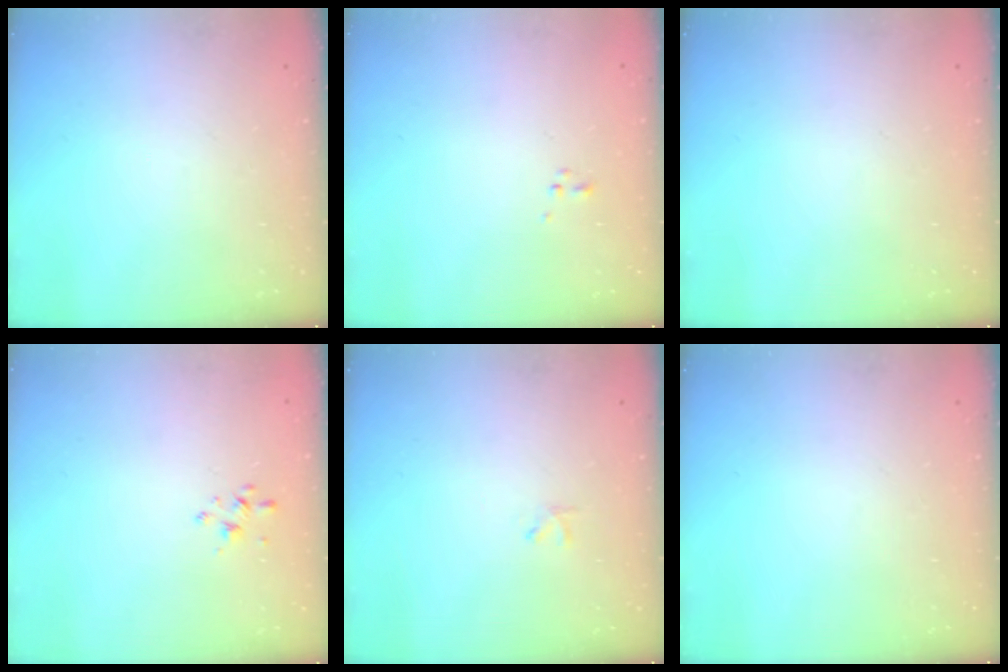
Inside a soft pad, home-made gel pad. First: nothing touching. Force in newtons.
{"total": 0.6, "press": 0.6, "slide": 0.1}
{"total": 0.0}
{"total": 2.1, "press": 2.0, "slide": 0.6}
{"total": 0.0}
{"total": 0.0}